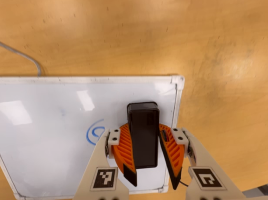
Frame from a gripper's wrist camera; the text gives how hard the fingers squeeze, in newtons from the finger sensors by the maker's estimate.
{"total": 11.8, "left": 13.3, "right": 10.2}